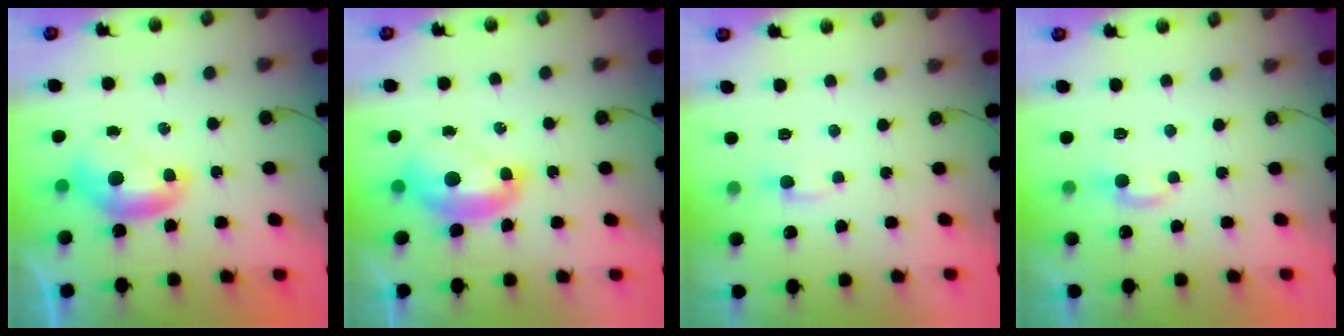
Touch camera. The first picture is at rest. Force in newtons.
{"total": 2.1, "press": 2.0, "slide": 0.7}
{"total": 2.3, "press": 2.3, "slide": 0.3}
{"total": 2.2, "press": 2.2, "slide": 0.5}